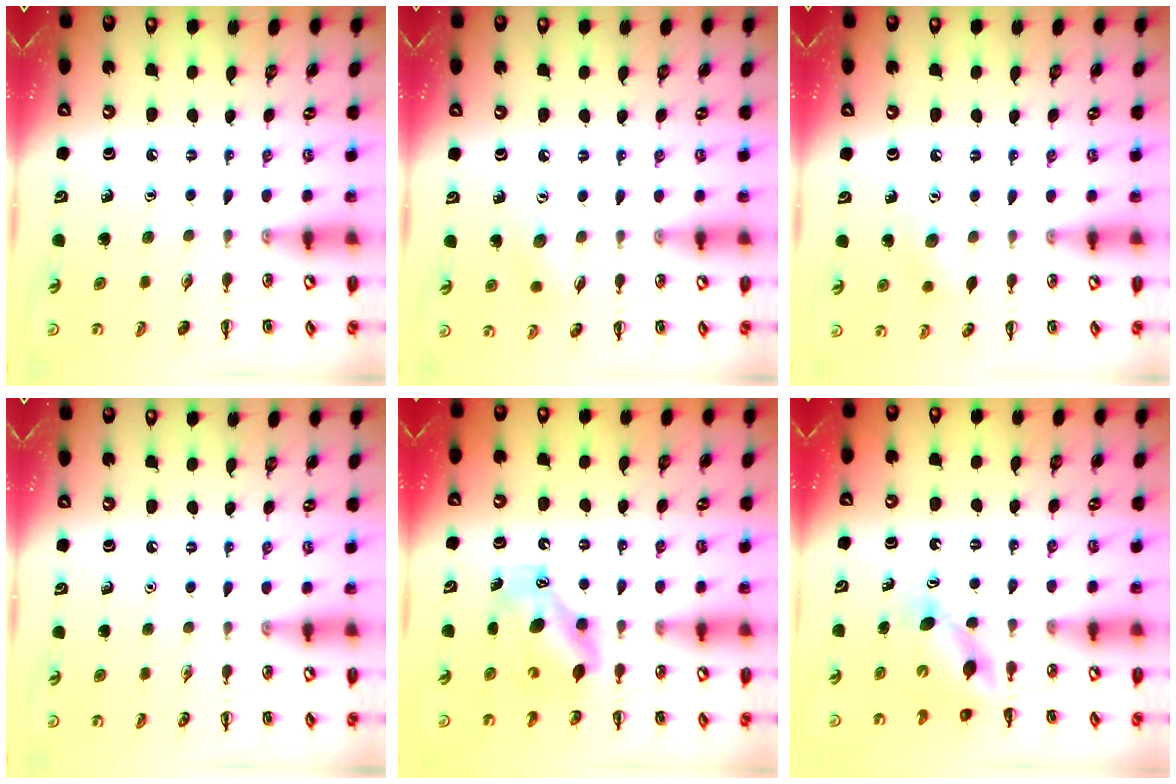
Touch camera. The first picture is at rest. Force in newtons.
{"total": 5.9, "press": 5.8, "slide": 1.1}
{"total": 7.5, "press": 7.4, "slide": 1.5}
{"total": 0.0}
{"total": 8.4, "press": 8.3, "slide": 1.4}
{"total": 5.4, "press": 5.3, "slide": 1.0}